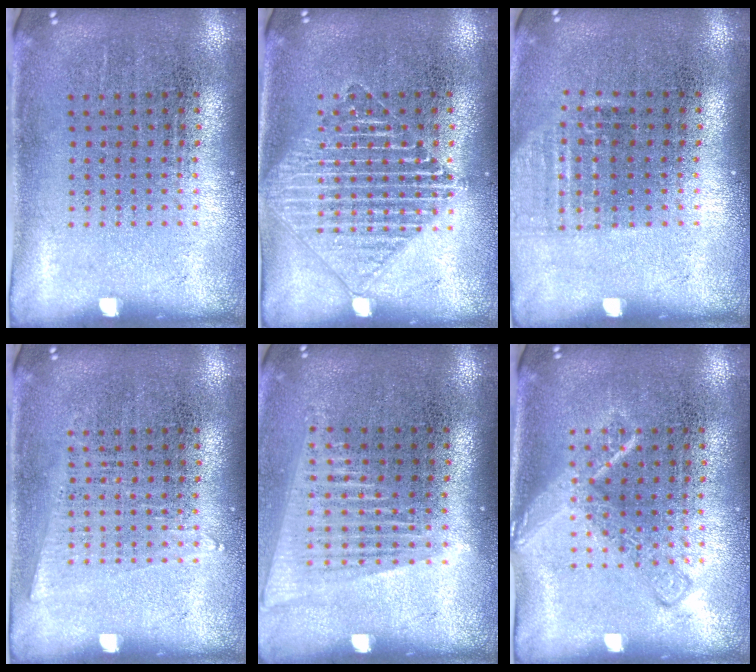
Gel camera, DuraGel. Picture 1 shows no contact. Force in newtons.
{"total": 3.0, "press": 3.0, "slide": 0.4}
{"total": 1.0, "press": 0.9, "slide": 0.4}
{"total": 0.9, "press": 0.9, "slide": 0.3}
{"total": 1.5, "press": 1.3, "slide": 0.6}
{"total": 2.0, "press": 2.0, "slide": 0.3}